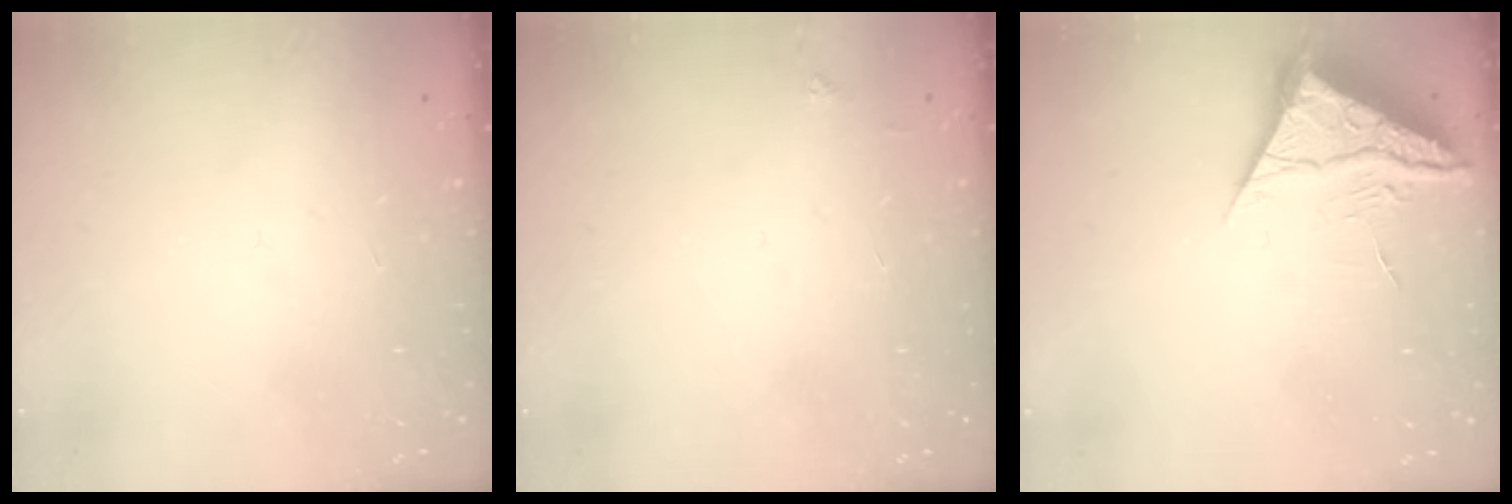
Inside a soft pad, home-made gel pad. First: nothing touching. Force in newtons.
{"total": 2.0, "press": 2.0, "slide": 0.3}
{"total": 5.9, "press": 5.9, "slide": 0.6}